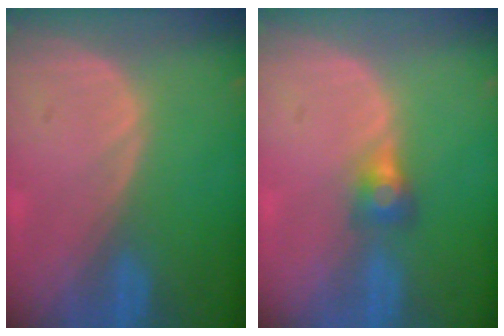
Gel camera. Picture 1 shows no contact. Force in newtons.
{"total": 2.8, "press": 2.6, "slide": 1.0}